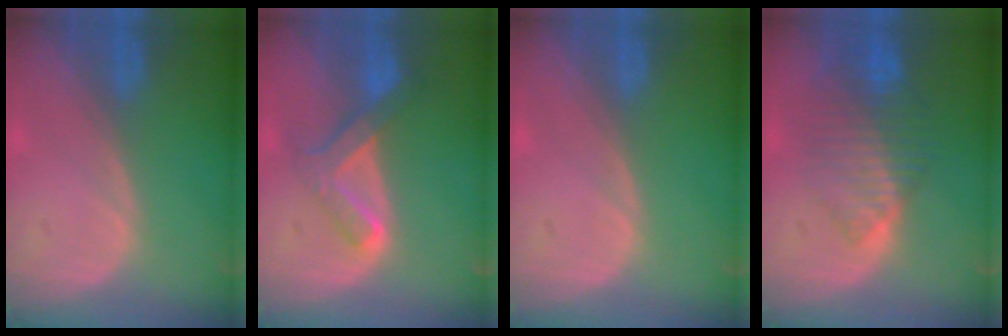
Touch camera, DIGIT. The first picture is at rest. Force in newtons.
{"total": 6.9, "press": 5.8, "slide": 3.7}
{"total": 0.0}
{"total": 8.2, "press": 7.3, "slide": 3.8}